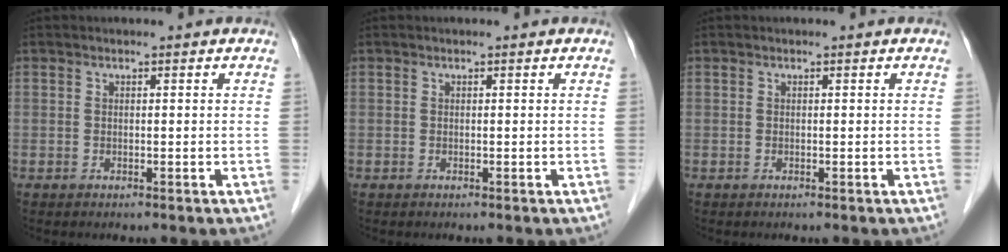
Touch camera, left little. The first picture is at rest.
{"total": 0.0}
{"total": 0.0}